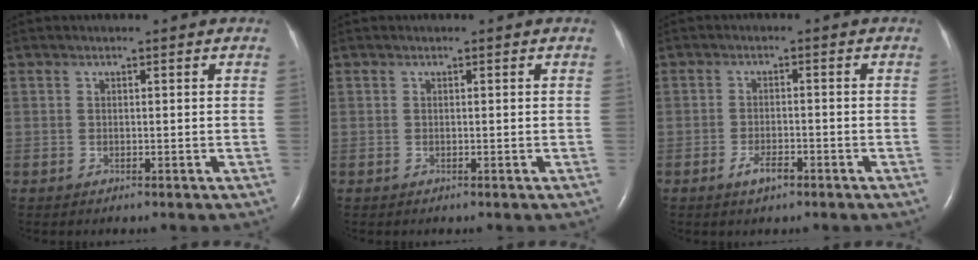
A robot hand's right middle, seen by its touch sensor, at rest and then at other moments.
{"total": 0.0}
{"total": 2.9, "force": [-1.8, 0.9, 2.0], "torque": [-0.042, 0.000, -0.033]}